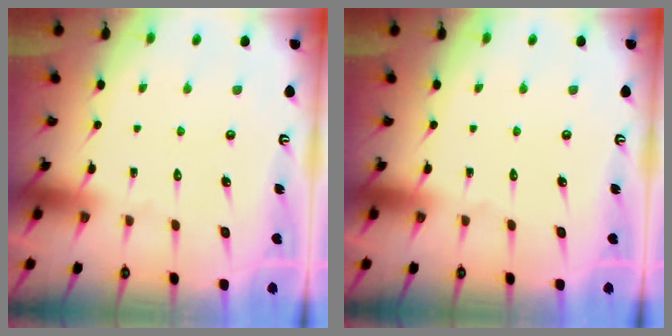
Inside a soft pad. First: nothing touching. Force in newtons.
{"total": 0.0}